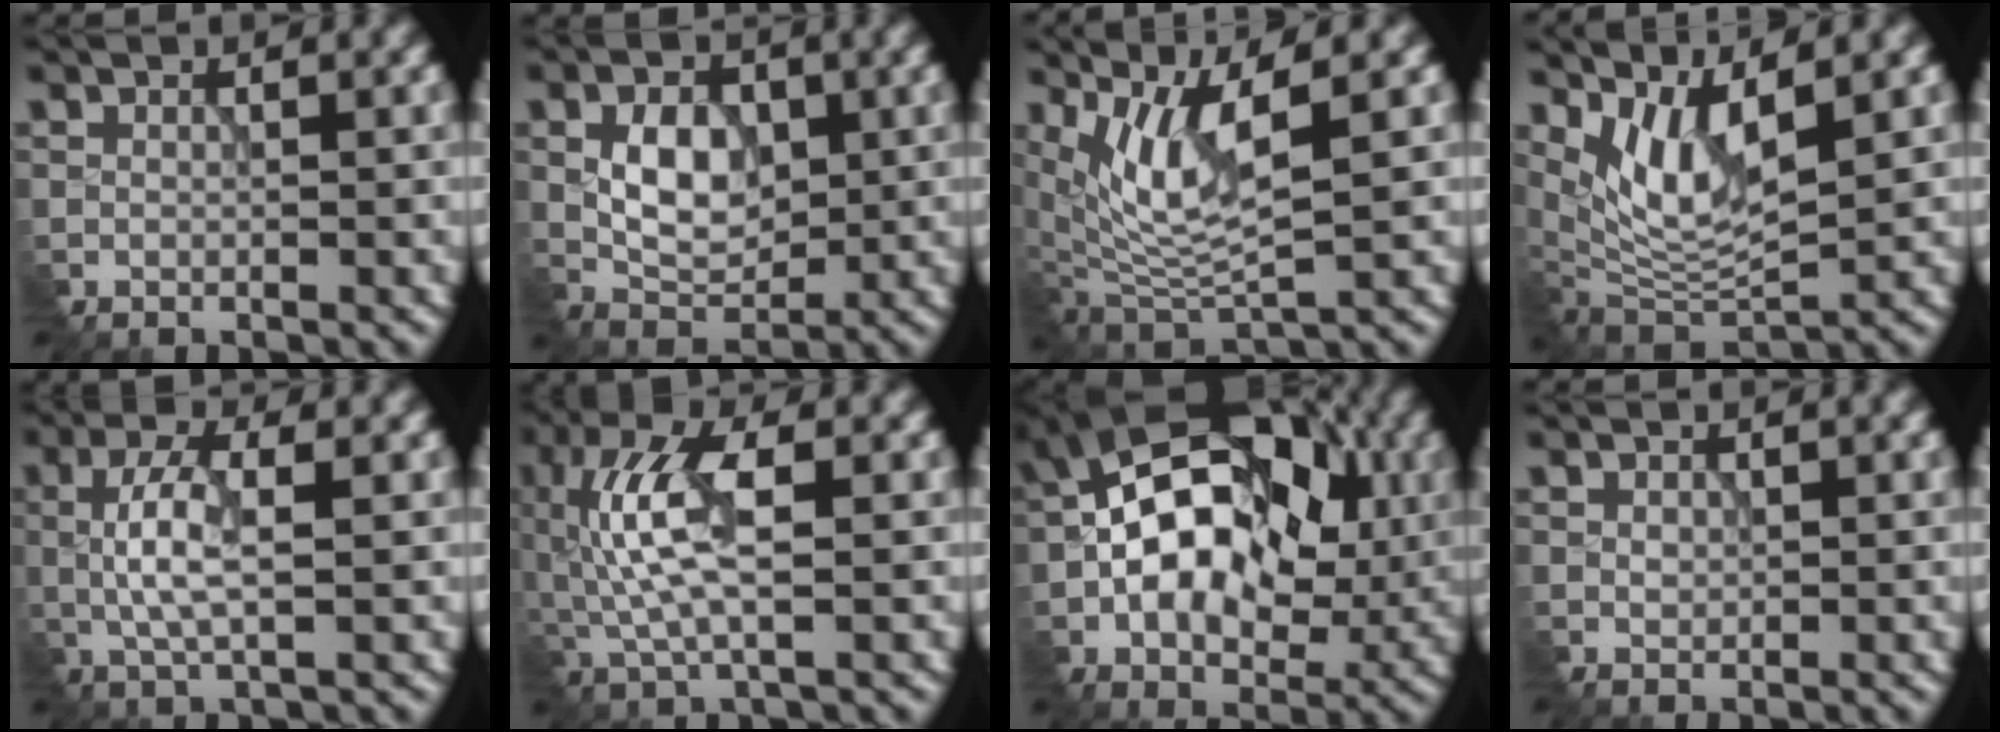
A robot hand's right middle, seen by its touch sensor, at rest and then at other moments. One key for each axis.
{"total": 4.7, "fx": -0.4, "fy": 3.2, "fz": 3.4, "tx": -0.063, "ty": -0.001, "tz": -0.004}
{"total": 6.5, "fx": 1.8, "fy": 2.0, "fz": 5.9, "tx": -0.121, "ty": -0.012, "tz": 0.044}
{"total": 5.6, "fx": 2.1, "fy": 2.0, "fz": 4.8, "tx": -0.094, "ty": -0.018, "tz": 0.051}
{"total": 4.4, "fx": -0.7, "fy": 1.4, "fz": 4.1, "tx": -0.089, "ty": 0.005, "tz": -0.011}
{"total": 7.5, "fx": -0.1, "fy": 3.0, "fz": 6.8, "tx": -0.146, "ty": 0.013, "tz": -0.001}
{"total": 13.8, "fx": -0.5, "fy": 9.1, "fz": 10.4, "tx": -0.166, "ty": 0.020, "tz": -0.017}
{"total": 0.7, "fx": -0.3, "fy": 0.6, "fz": 0.3, "tx": -0.004, "ty": 0.000, "tz": 0.003}